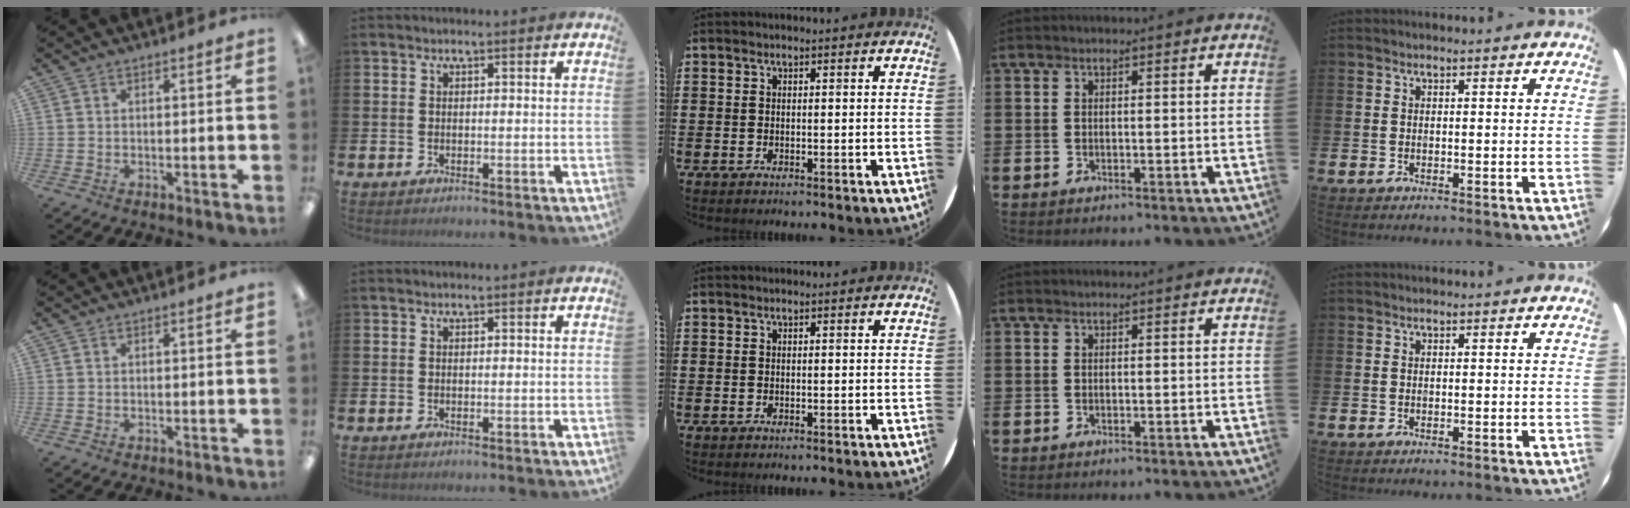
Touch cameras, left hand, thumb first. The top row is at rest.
{}